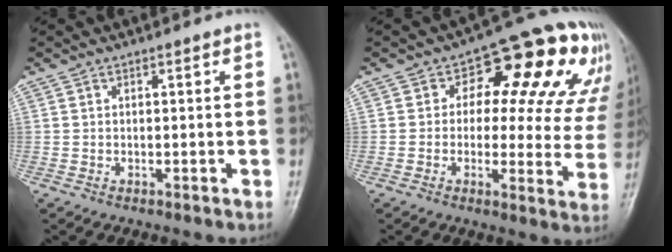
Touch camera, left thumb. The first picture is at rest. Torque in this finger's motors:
{"motor_torque": [0.39, 0.43, 0.02, -0.06, 0.11]}